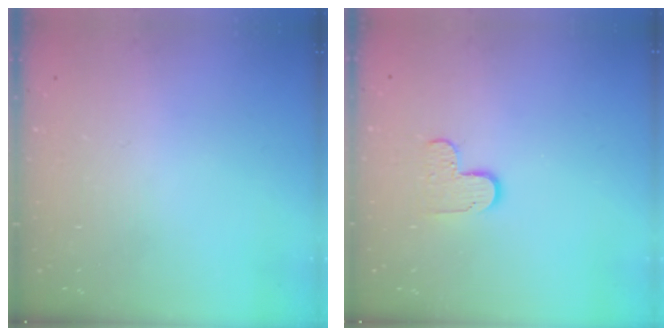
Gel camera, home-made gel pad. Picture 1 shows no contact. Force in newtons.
{"total": 5.5, "press": 5.5, "slide": 0.5}